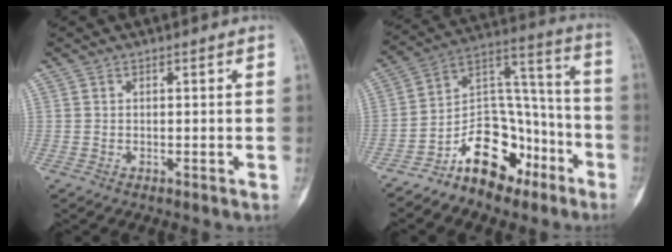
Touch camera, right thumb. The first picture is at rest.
{"total": 15.7, "force": [-9.7, 9.4, 8.1], "torque": [-0.094, 0.112, -0.169]}